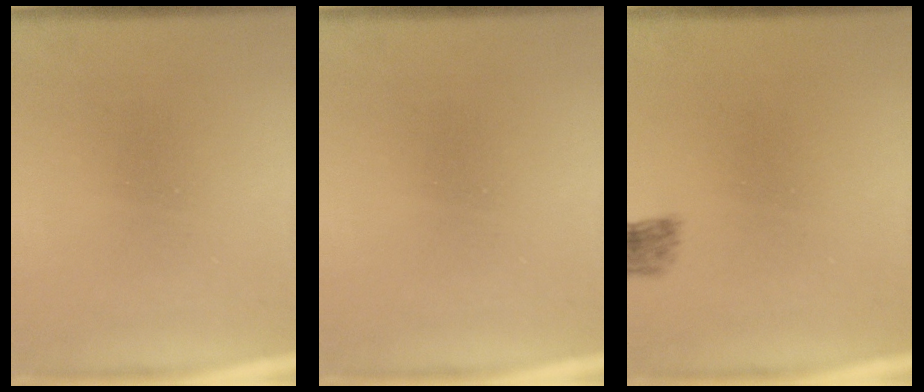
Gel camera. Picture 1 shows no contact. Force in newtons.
{"total": 0.0}
{"total": 1.2}